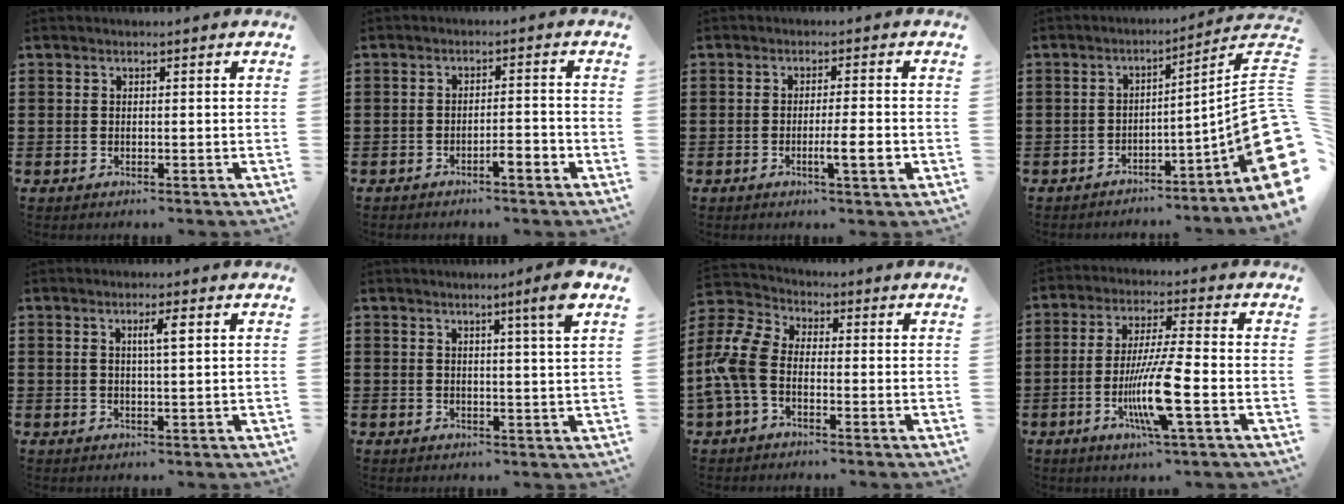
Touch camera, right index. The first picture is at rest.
{"total": 2.4, "force": [-1.8, 0.1, 1.6], "torque": [-0.028, 0.002, -0.035]}
{"total": 4.9, "force": [-1.6, 0.3, 4.6], "torque": [-0.073, -0.008, -0.027]}
{"total": 9.6, "force": [-1.6, 1.8, 9.3], "torque": [-0.116, -0.027, -0.036]}
{"total": 2.8, "force": [0.8, 0.3, 2.6], "torque": [-0.052, 0.004, 0.011]}
{"total": 5.1, "force": [2.8, -0.7, 4.1], "torque": [-0.061, -0.012, 0.040]}
{"total": 7.6, "force": [-2.5, 4.6, 5.5], "torque": [-0.156, -0.008, -0.058]}
{"total": 10.7, "force": [-3.4, 0.9, 10.1], "torque": [-0.205, -0.019, -0.068]}